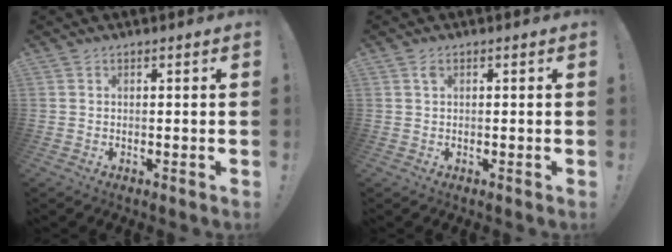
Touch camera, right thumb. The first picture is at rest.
{"total": 1.1, "force": [0.5, 0.4, 0.9], "torque": [-0.009, -0.002, 0.006]}